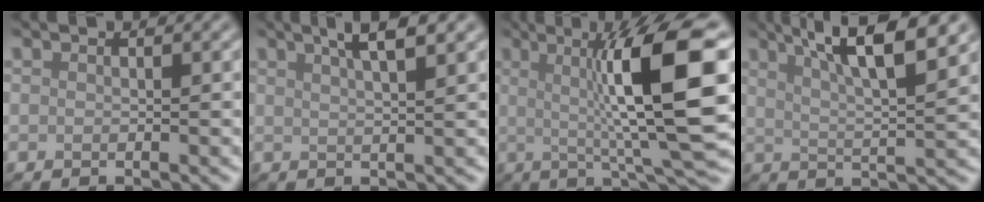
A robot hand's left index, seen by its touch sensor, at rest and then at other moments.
{"total": 4.0, "force": [2.4, 0.9, 3.1], "torque": [-0.024, 0.014, 0.020]}
{"total": 11.8, "force": [1.4, 1.9, 11.6], "torque": [-0.158, 0.006, 0.025]}
{"total": 8.0, "force": [4.5, 1.6, 6.4], "torque": [-0.080, 0.018, 0.055]}